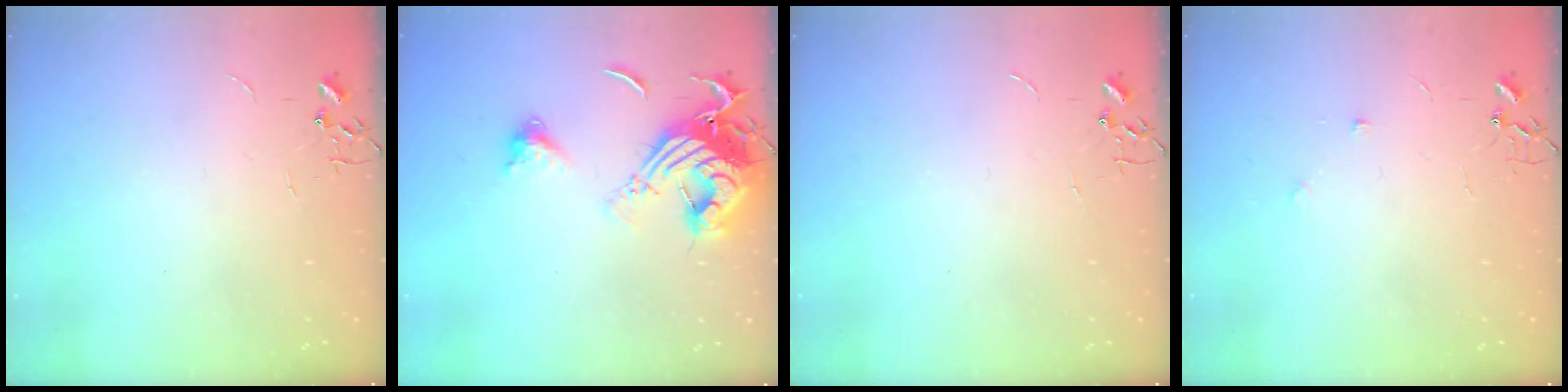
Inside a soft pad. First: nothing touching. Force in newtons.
{"total": 17.1, "press": 17.0, "slide": 1.9}
{"total": 0.0}
{"total": 5.1, "press": 4.9, "slide": 1.7}